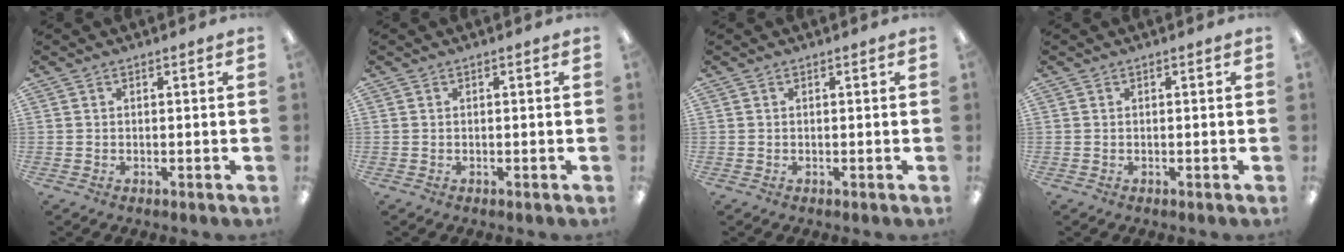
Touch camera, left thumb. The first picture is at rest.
{"total": 0.0}
{"total": 0.0}
{"total": 0.0}